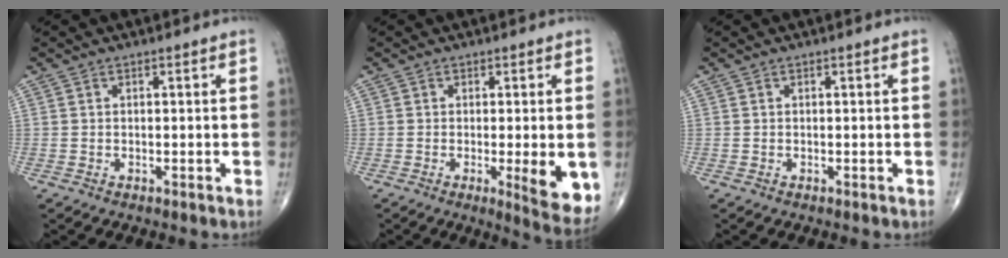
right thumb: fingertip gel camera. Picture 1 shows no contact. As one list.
[{"total": 8.0, "force": [-1.5, 1.8, 7.7], "torque": [-0.100, -0.020, -0.016]}, {"total": 0.0}]